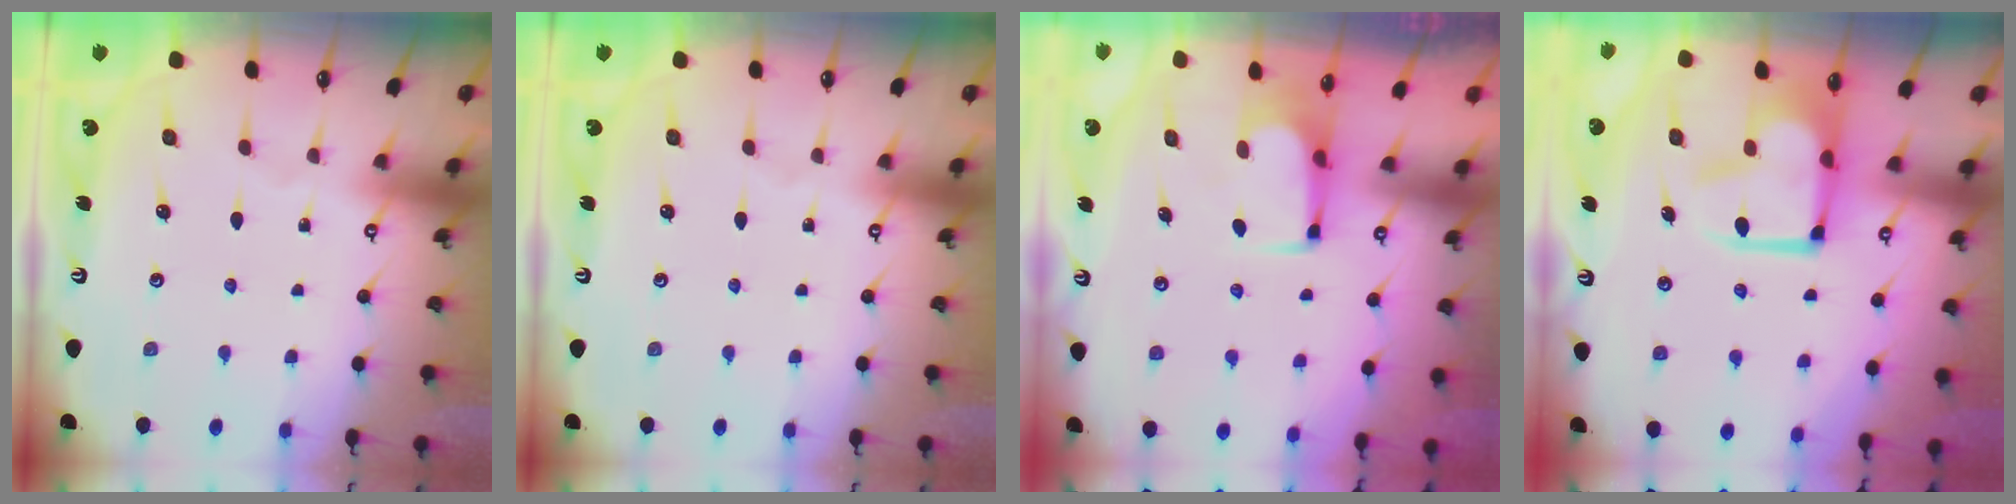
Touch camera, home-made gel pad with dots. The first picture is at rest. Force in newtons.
{"total": 0.0}
{"total": 3.7, "press": 3.7, "slide": 0.3}
{"total": 7.6, "press": 7.6, "slide": 0.7}